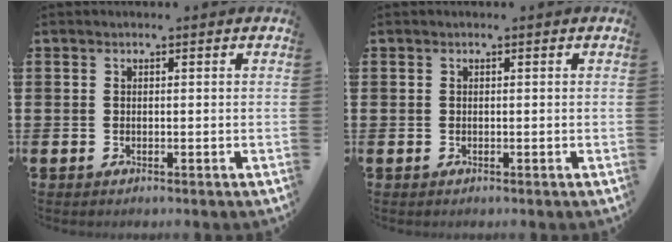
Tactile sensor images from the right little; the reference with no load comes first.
{"total": 0.0}